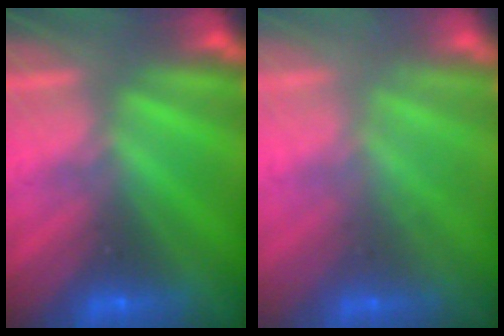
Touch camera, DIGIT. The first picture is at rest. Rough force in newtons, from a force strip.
{"total": 2.2}